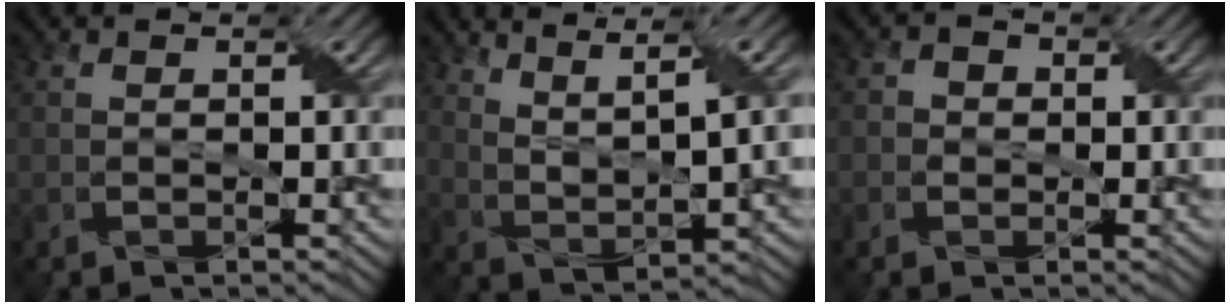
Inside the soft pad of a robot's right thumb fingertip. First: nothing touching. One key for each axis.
{"total": 7.3, "fx": 4.8, "fy": 1.3, "fz": 5.3, "tx": -0.103, "ty": 0.004, "tz": 0.090}
{"total": 1.7, "fx": -0.1, "fy": 1.6, "fz": 0.4, "tx": -0.003, "ty": 0.004, "tz": -0.009}